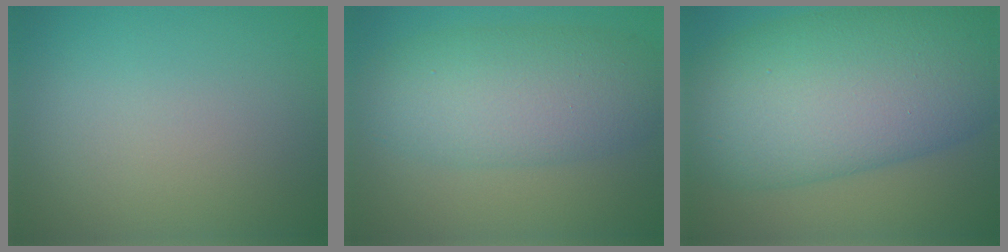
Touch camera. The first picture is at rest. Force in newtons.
{"total": 7.1, "press": 7.1, "slide": 0.0}
{"total": 14.5, "press": 14.5, "slide": 0.1}